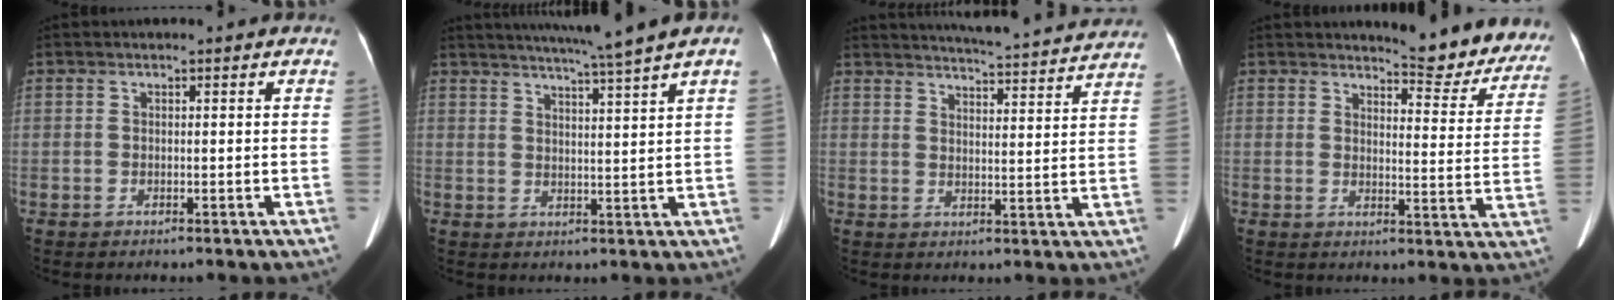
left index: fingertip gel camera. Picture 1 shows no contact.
{"total": 9.0, "force": [7.5, -1.8, 4.8], "torque": [-0.077, 0.002, 0.102]}
{"total": 21.1, "force": [20.0, 1.4, 6.6], "torque": [-0.097, -0.018, 0.244]}
{"total": 12.4, "force": [11.8, 2.2, 3.2], "torque": [-0.017, -0.046, 0.121]}